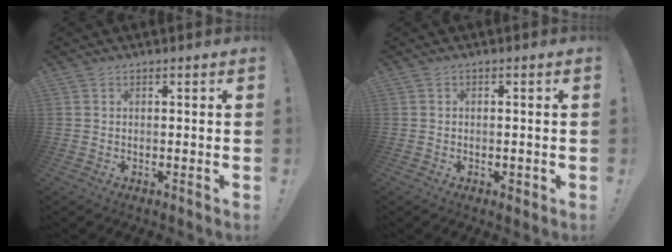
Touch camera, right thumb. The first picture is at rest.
{"total": 1.7, "force": [-0.5, 1.3, 1.0], "torque": [-0.008, 0.002, -0.008]}